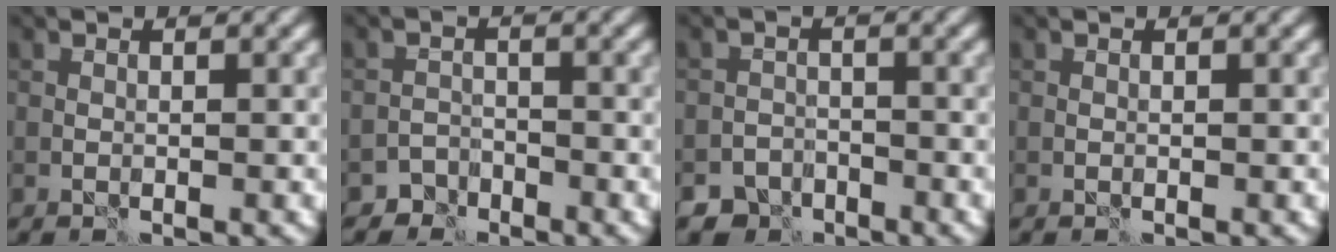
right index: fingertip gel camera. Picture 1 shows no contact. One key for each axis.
{"total": 2.0, "fx": -1.7, "fy": 1.1, "fz": -0.3, "tx": 0.018, "ty": 0.008, "tz": -0.030}
{"total": 4.1, "fx": -3.4, "fy": 2.3, "fz": 0.3, "tx": 0.016, "ty": 0.003, "tz": -0.051}
{"total": 0.0}